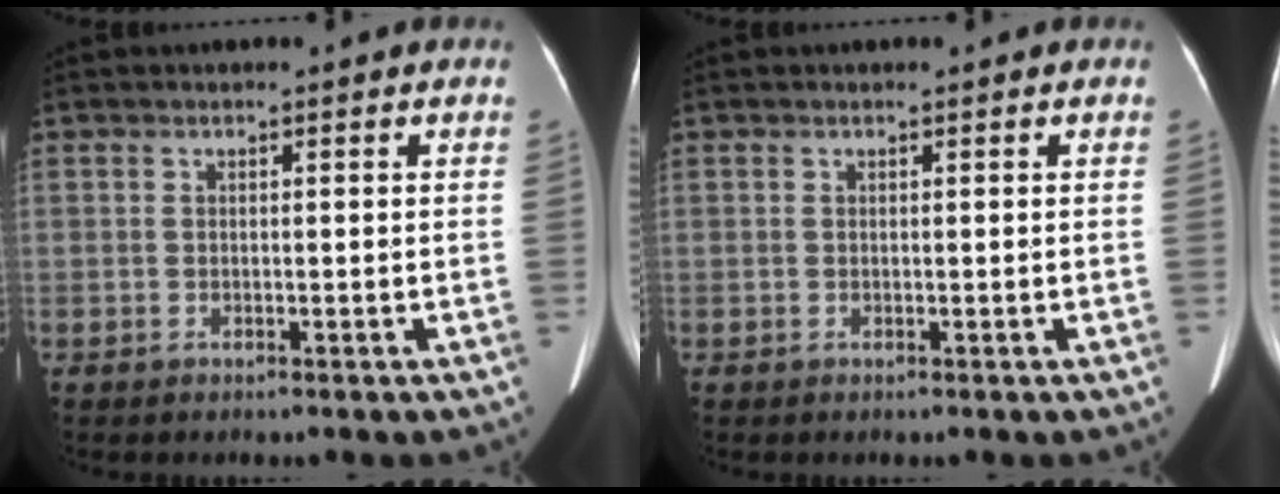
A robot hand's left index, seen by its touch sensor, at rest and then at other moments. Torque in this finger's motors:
{"motor_torque": [-0.45, -0.74, -0.08, -0.01]}